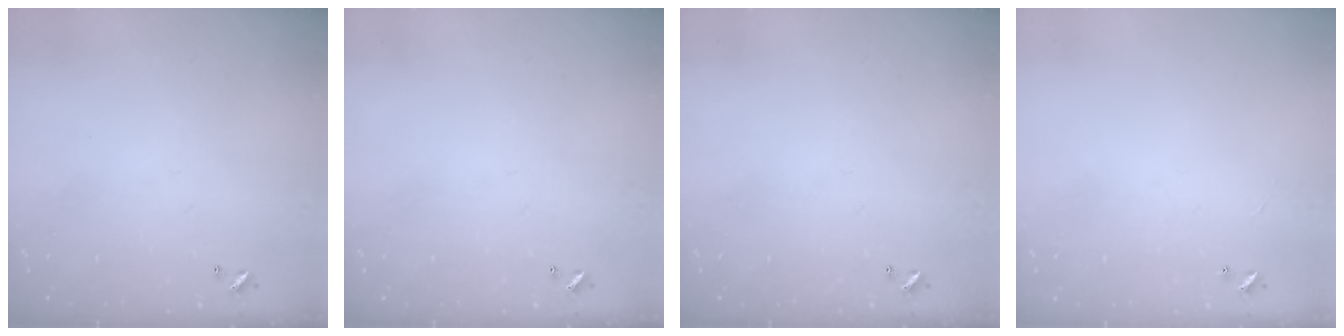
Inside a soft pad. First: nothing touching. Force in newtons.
{"total": 0.0}
{"total": 0.0}
{"total": 1.2, "press": 1.1, "slide": 0.4}